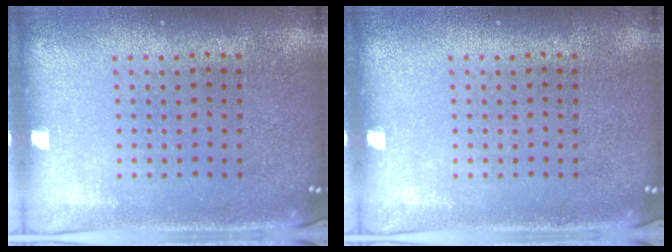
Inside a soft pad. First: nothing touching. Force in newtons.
{"total": 0.0}